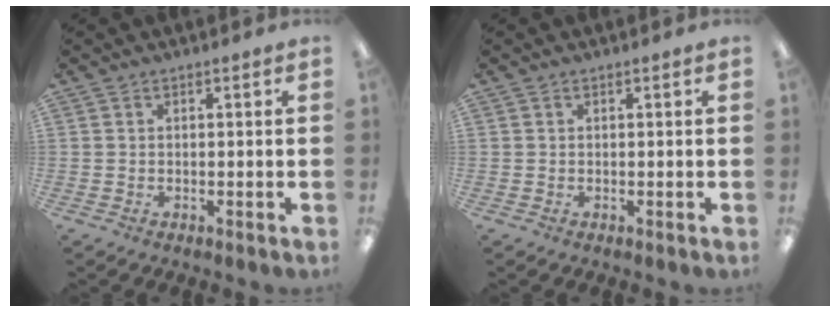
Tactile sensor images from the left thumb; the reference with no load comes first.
{"total": 0.0}